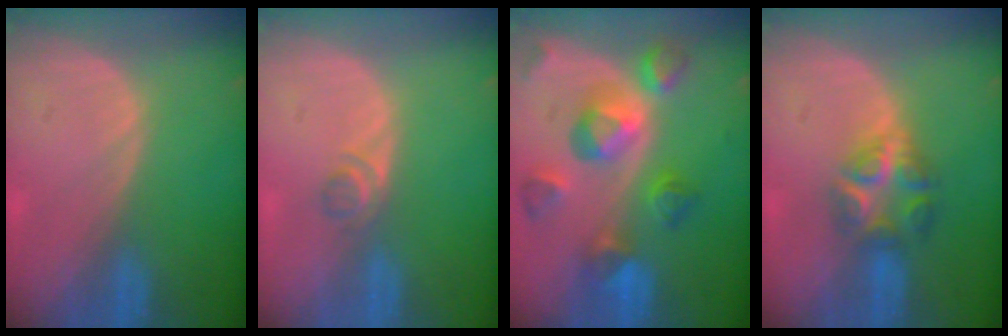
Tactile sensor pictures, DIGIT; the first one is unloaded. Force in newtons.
{"total": 1.9, "press": 1.7, "slide": 0.8}
{"total": 10.3, "press": 9.1, "slide": 4.7}
{"total": 5.7, "press": 5.7, "slide": 0.2}